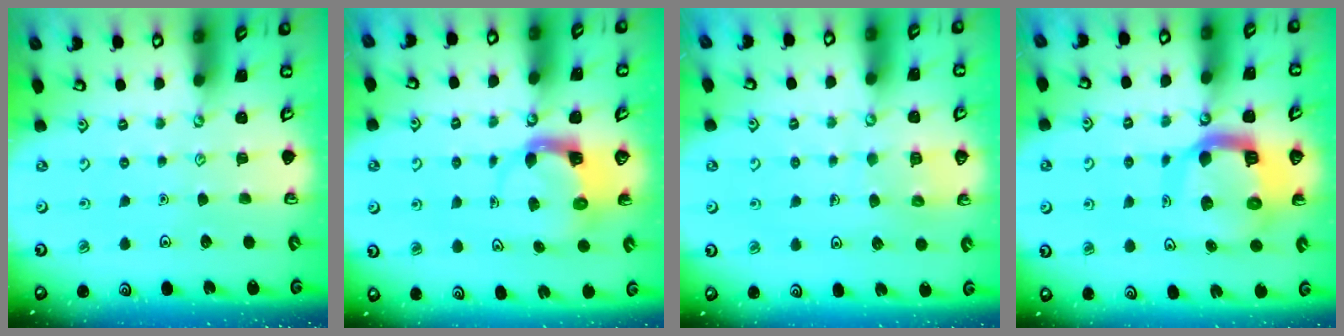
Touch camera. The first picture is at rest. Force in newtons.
{"total": 3.9, "press": 3.8, "slide": 0.4}
{"total": 6.1, "press": 6.1, "slide": 0.5}
{"total": 13.5, "press": 13.4, "slide": 1.8}